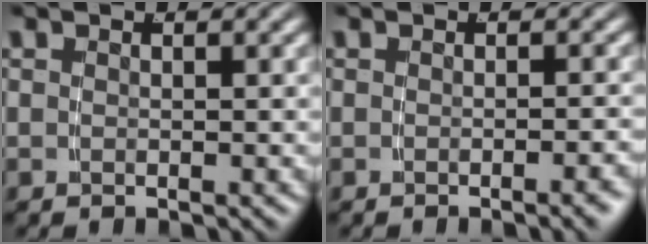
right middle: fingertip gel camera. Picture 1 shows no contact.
{"total": 1.2, "force": [-0.9, -0.3, 0.8], "torque": [-0.009, 0.010, -0.018]}